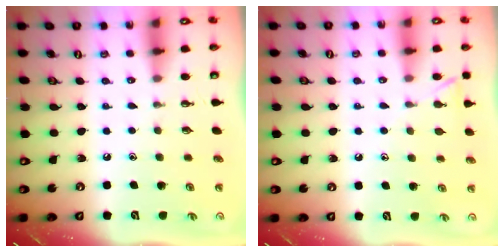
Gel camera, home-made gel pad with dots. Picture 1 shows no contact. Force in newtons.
{"total": 6.5, "press": 6.4, "slide": 0.7}